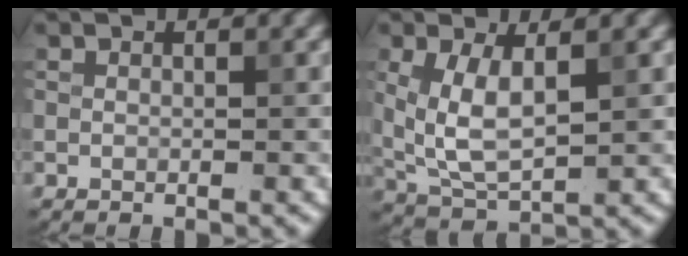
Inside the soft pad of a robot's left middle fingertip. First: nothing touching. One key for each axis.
{"total": 5.1, "fx": 1.0, "fy": 2.2, "fz": 4.5, "tx": -0.101, "ty": -0.007, "tz": 0.027}